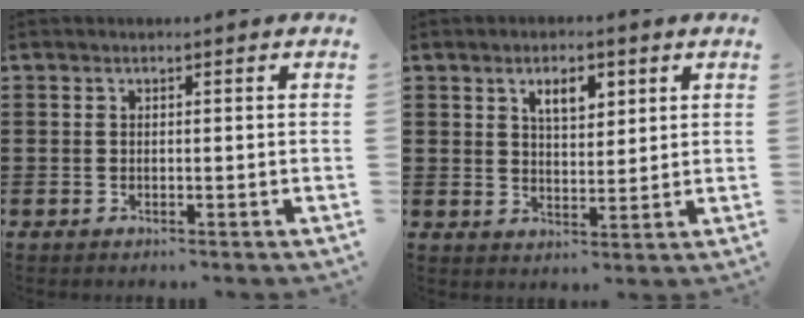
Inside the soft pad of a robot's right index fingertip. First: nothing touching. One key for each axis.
{"total": 4.3, "fx": 2.3, "fy": 2.1, "fz": 2.9, "tx": -0.050, "ty": 0.003, "tz": 0.036}